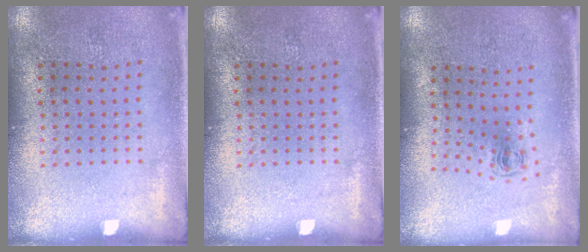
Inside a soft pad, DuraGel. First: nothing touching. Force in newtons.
{"total": 0.0}
{"total": 0.6, "press": 0.3, "slide": 0.5}